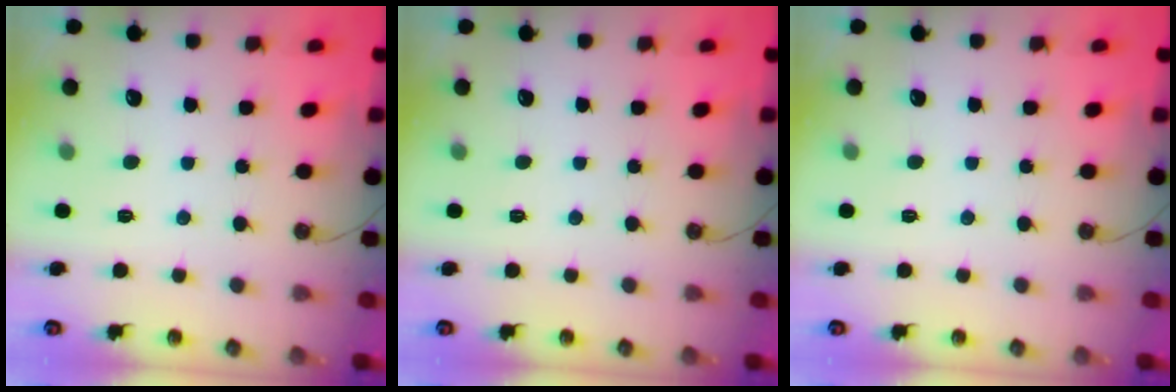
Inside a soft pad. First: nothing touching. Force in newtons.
{"total": 0.0}
{"total": 0.0}